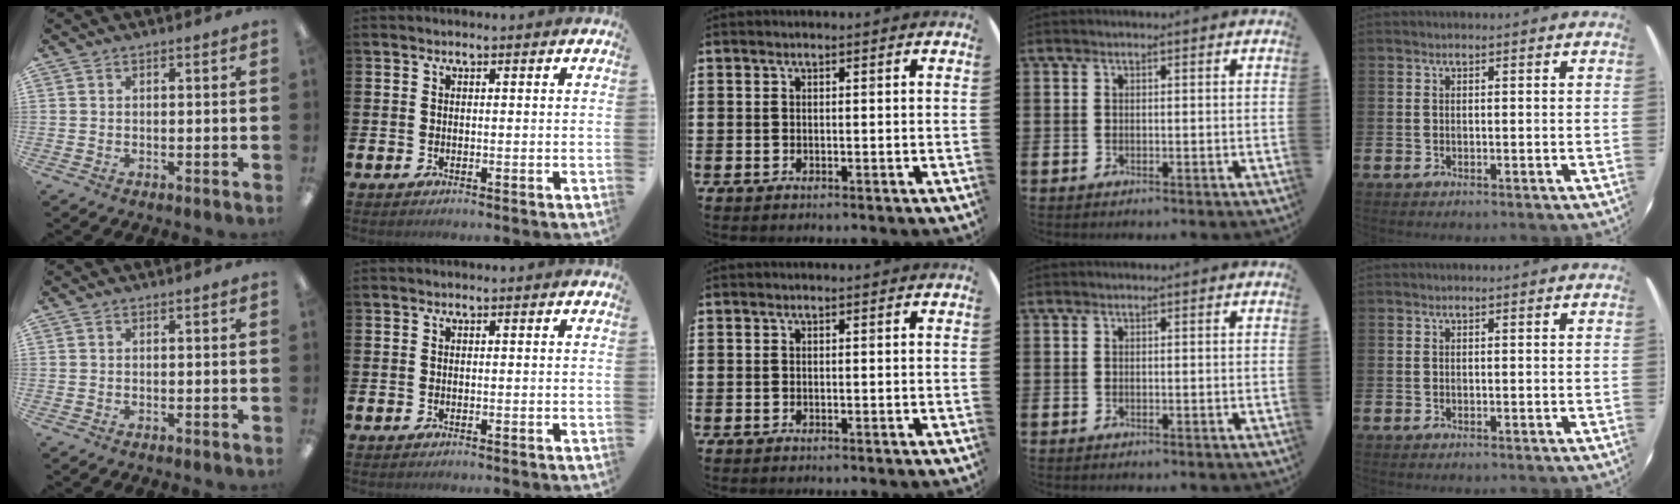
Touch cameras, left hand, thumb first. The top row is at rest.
{}